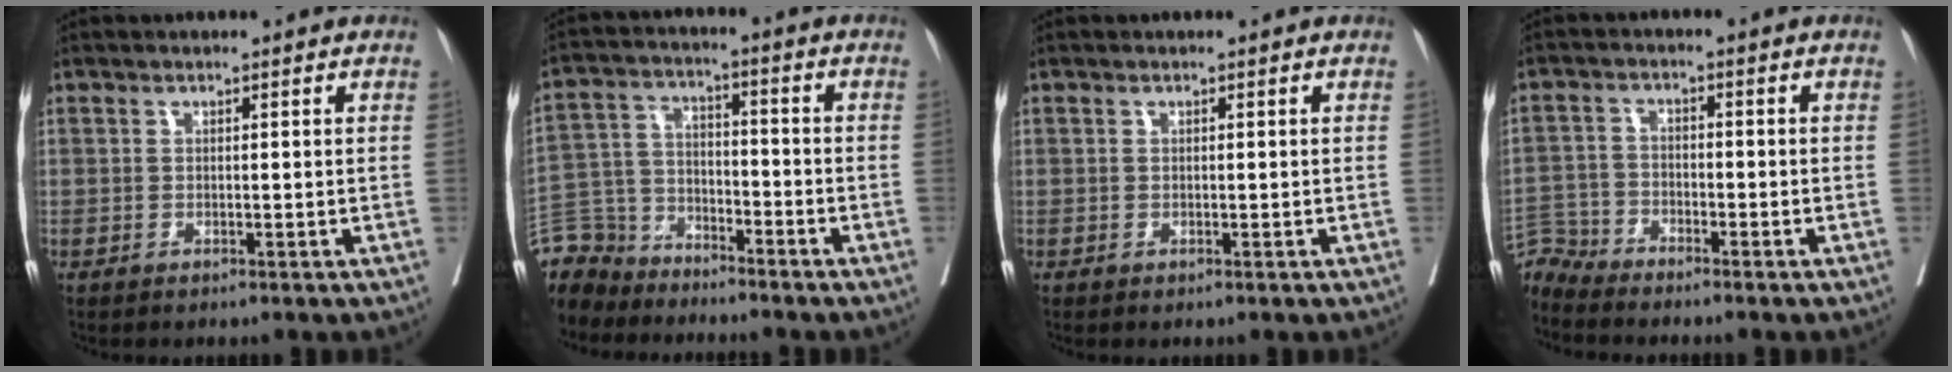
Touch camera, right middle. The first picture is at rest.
{"total": 10.6, "force": [-9.7, 4.1, 0.3], "torque": [-0.016, 0.019, -0.188]}
{"total": 0.0}
{"total": 4.6, "force": [-4.4, 0.1, -1.2], "torque": [0.026, -0.002, -0.084]}